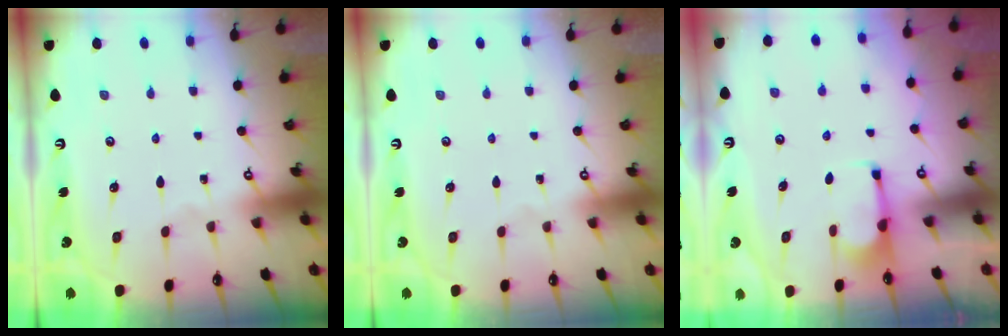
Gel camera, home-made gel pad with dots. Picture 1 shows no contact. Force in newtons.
{"total": 0.0}
{"total": 0.0}